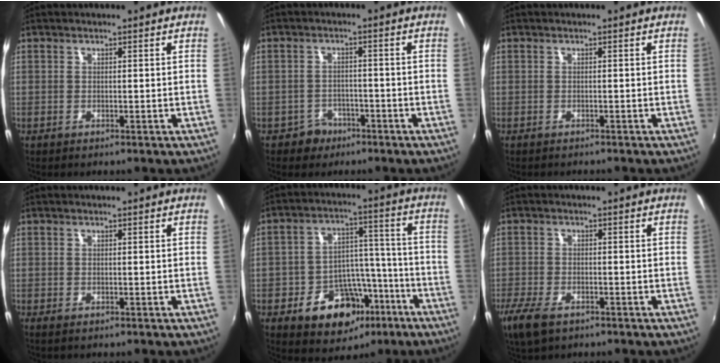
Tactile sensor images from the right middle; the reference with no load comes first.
{"total": 3.9, "force": [-2.6, 2.9, 0.2], "torque": [-0.014, 0.009, -0.038]}
{"total": 1.7, "force": [-1.7, 0.1, 0.4], "torque": [-0.016, -0.013, -0.027]}
{"total": 0.8, "force": [-0.5, 0.1, 0.6], "torque": [-0.011, -0.004, -0.008]}
{"total": 15.3, "force": [-7.9, 10.9, 7.2], "torque": [-0.145, 0.035, -0.097]}
{"total": 7.3, "force": [-4.8, 3.3, 4.4], "torque": [-0.117, -0.025, -0.092]}